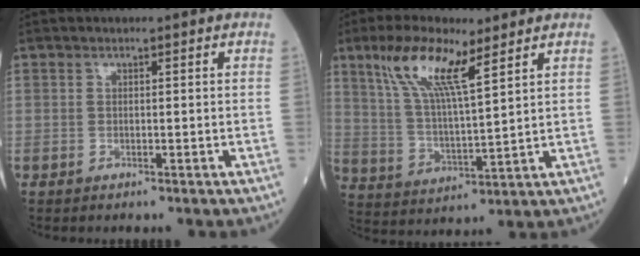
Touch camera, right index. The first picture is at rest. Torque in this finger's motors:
{"motor_torque": [0.92, 0.46, 0.58, 0.19]}